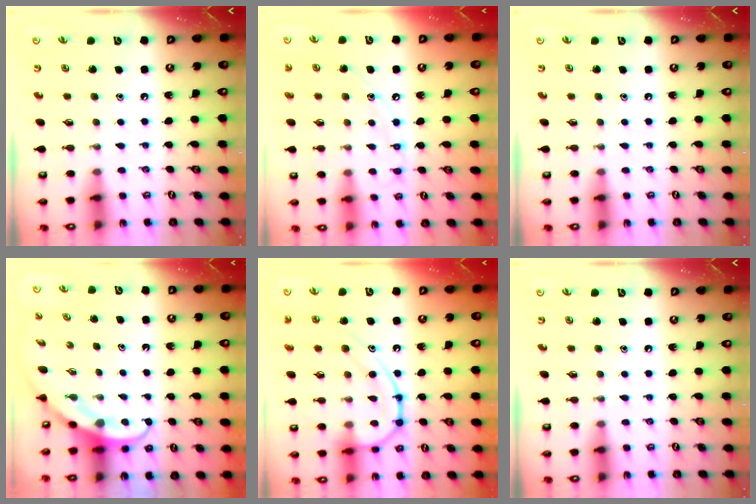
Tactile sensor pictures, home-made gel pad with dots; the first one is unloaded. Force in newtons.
{"total": 8.6, "press": 8.6, "slide": 0.7}
{"total": 0.0}
{"total": 3.8, "press": 3.8, "slide": 0.3}
{"total": 13.6, "press": 13.5, "slide": 1.2}
{"total": 0.0}